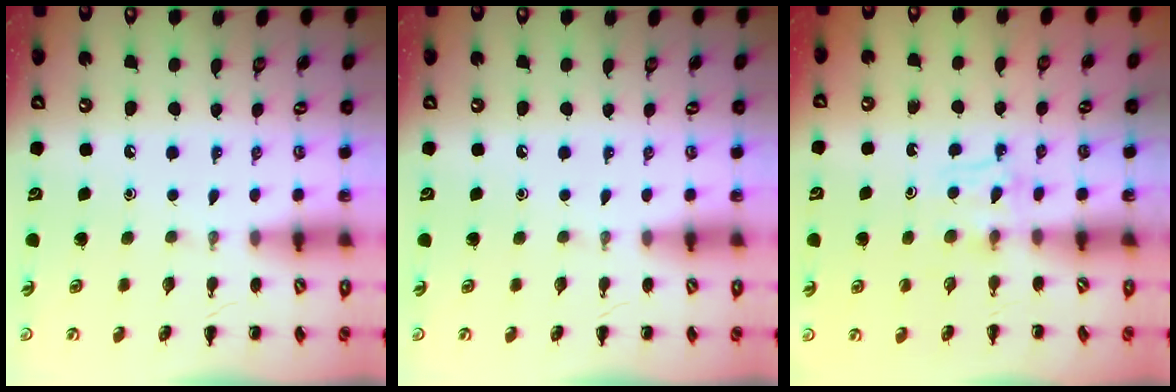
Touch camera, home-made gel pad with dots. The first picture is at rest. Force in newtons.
{"total": 0.0}
{"total": 4.1, "press": 3.9, "slide": 1.4}